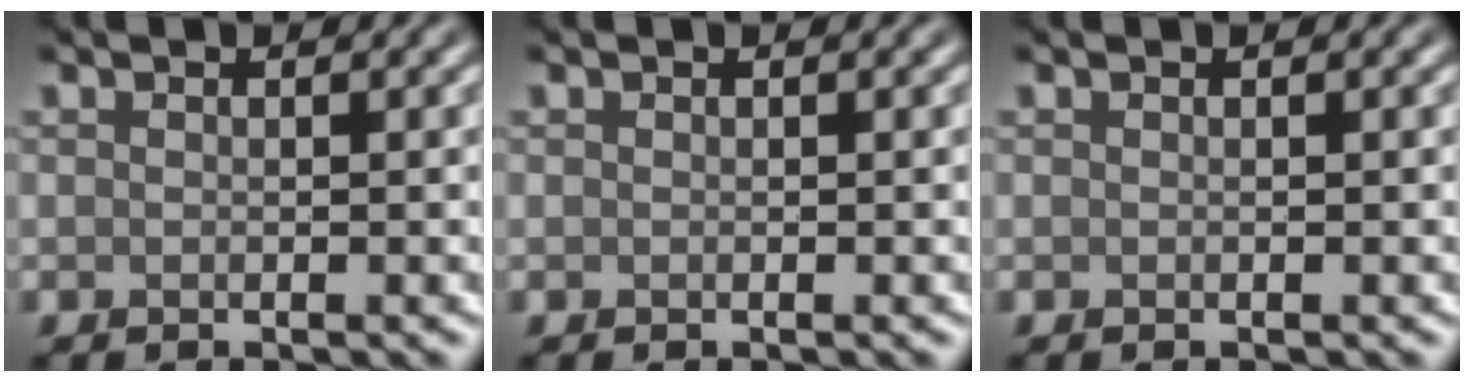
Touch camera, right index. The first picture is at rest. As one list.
[{"total": 0.0}, {"total": 0.0}]